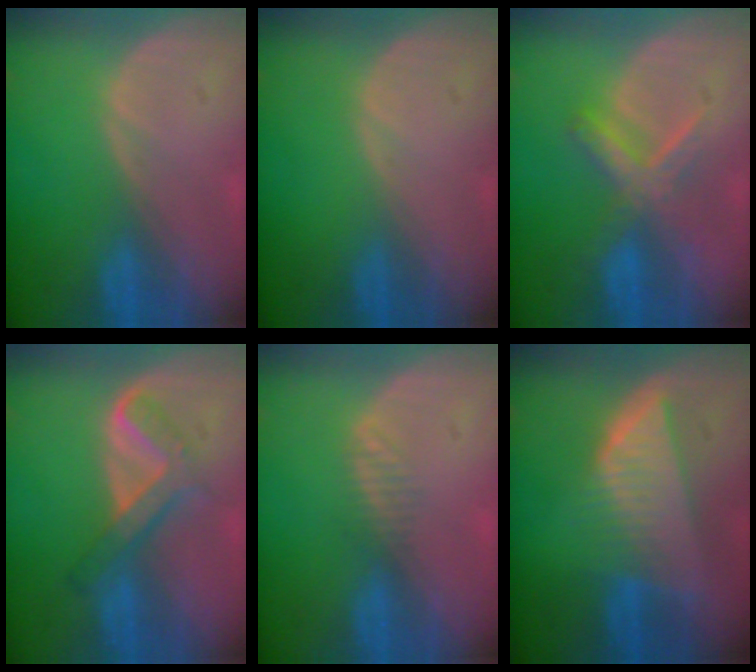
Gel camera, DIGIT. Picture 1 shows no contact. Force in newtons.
{"total": 0.0}
{"total": 5.6, "press": 5.6, "slide": 0.1}
{"total": 5.8, "press": 5.2, "slide": 2.5}
{"total": 1.7, "press": 1.4, "slide": 1.0}
{"total": 8.4, "press": 7.4, "slide": 3.9}